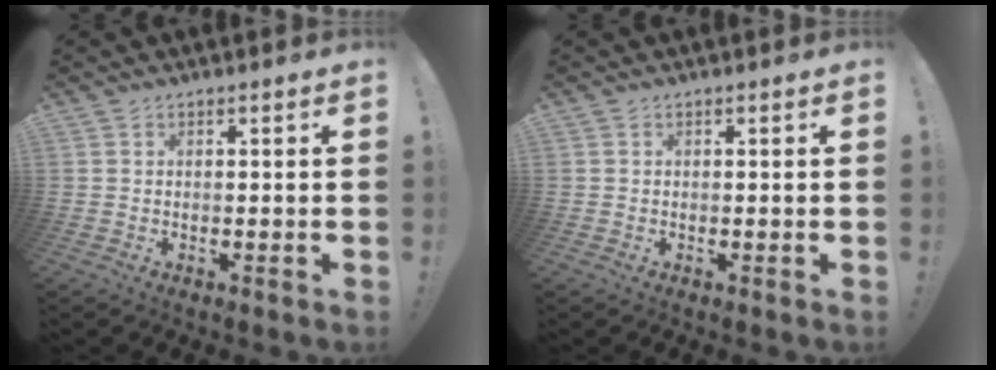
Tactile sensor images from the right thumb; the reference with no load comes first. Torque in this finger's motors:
{"motor_torque": [-0.16, -0.10, -0.16, 0.13, 0.01]}